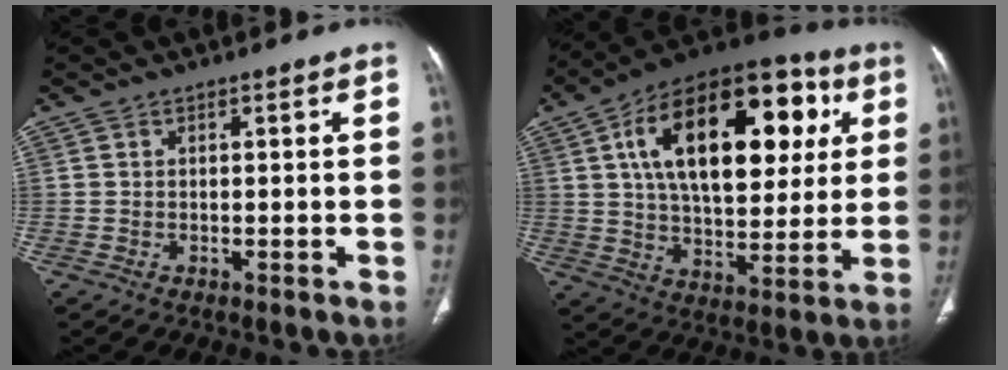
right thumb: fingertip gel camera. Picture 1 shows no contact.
{"total": 28.4, "force": [8.1, 15.1, 22.7], "torque": [-0.334, 0.011, 0.124]}